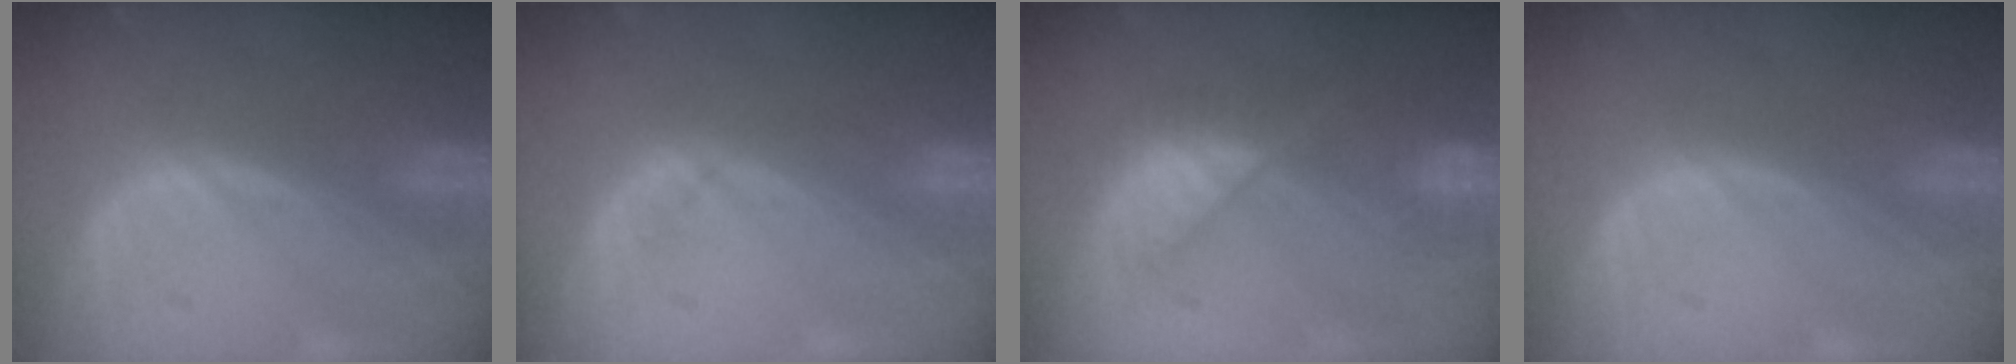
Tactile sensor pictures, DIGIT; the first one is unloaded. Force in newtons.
{"total": 2.1, "press": 1.9, "slide": 0.9}
{"total": 7.8, "press": 7.2, "slide": 2.8}
{"total": 0.0}